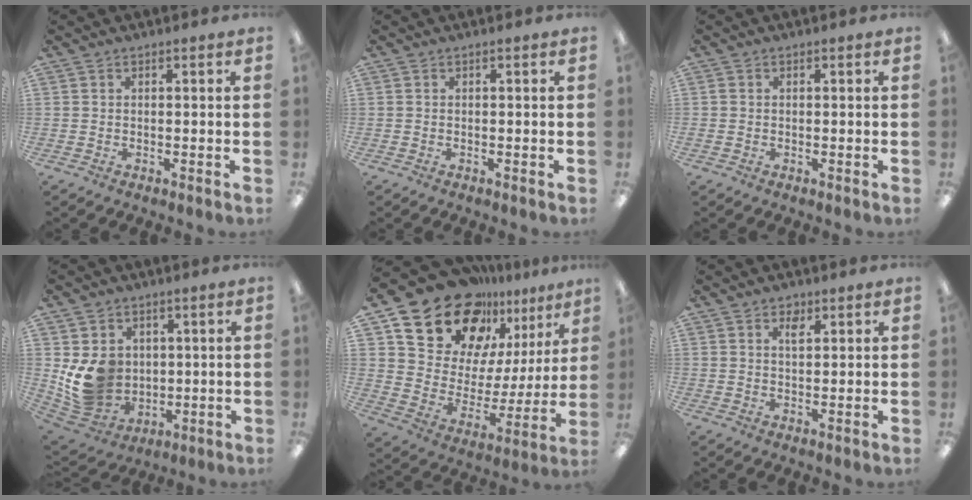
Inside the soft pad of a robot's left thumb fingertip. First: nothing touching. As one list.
[{"total": 0.0}, {"total": 0.6, "force": [0.0, 0.5, 0.3], "torque": [-0.005, 0.005, -0.001]}, {"total": 11.2, "force": [1.9, 10.1, 4.4], "torque": [-0.107, -0.014, 0.045]}, {"total": 21.1, "force": [16.9, 10.7, 6.7], "torque": [-0.131, -0.123, 0.309]}, {"total": 2.8, "force": [1.8, 1.3, 1.7], "torque": [-0.022, -0.004, 0.029]}]